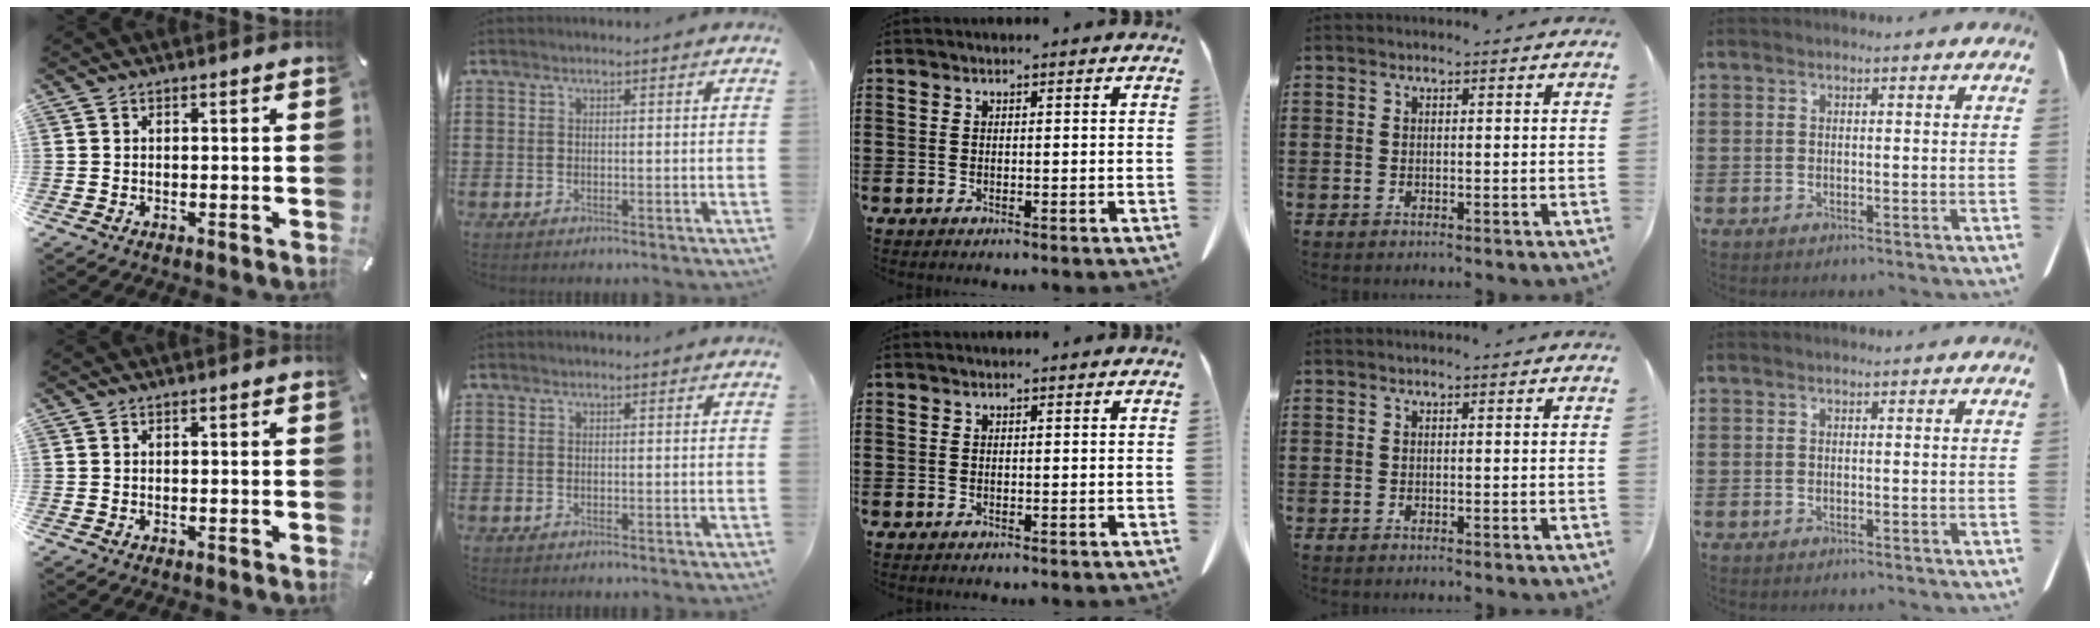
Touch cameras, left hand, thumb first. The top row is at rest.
{}